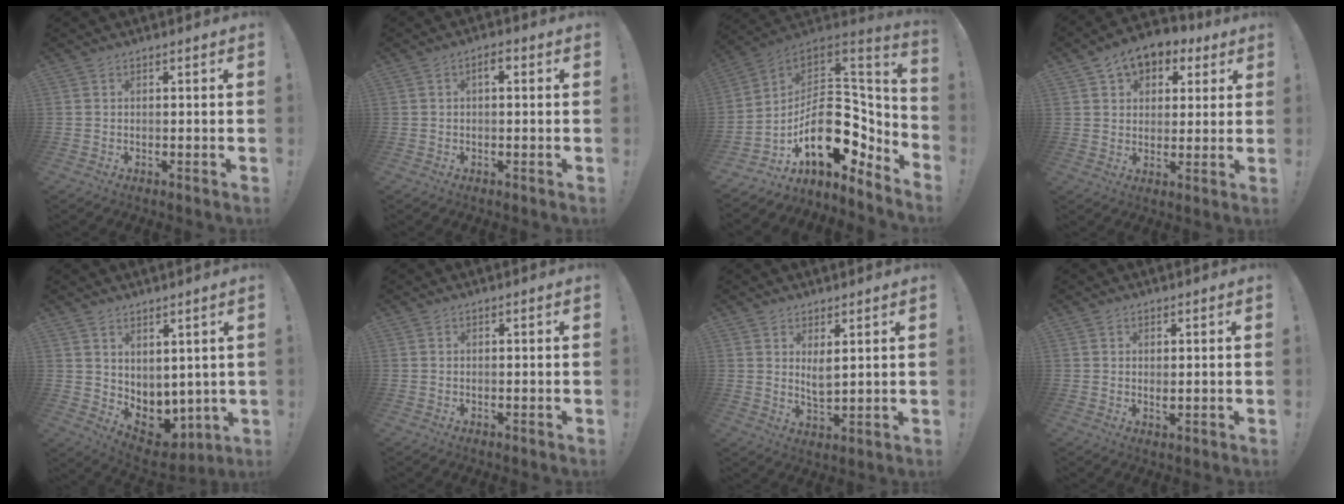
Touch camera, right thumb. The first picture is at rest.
{"total": 4.0, "force": [0.7, 2.1, 3.4], "torque": [-0.041, 0.002, 0.006]}
{"total": 23.0, "force": [-2.9, 14.2, 17.9], "torque": [-0.283, -0.006, -0.029]}
{"total": 8.6, "force": [4.9, 6.2, 3.5], "torque": [-0.050, -0.025, 0.094]}
{"total": 6.5, "force": [2.1, 5.6, 2.5], "torque": [-0.027, -0.032, 0.057]}
{"total": 0.0}
{"total": 4.8, "force": [2.9, 1.7, 3.4], "torque": [-0.043, -0.023, 0.047]}
{"total": 1.3, "force": [0.9, 0.5, 0.8], "torque": [0.001, -0.010, 0.013]}